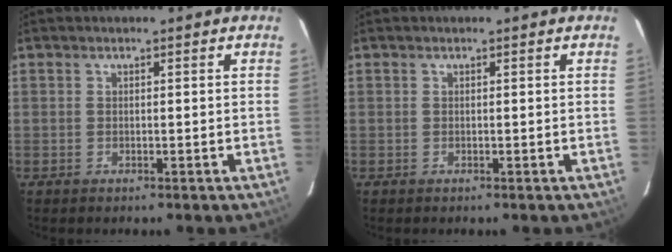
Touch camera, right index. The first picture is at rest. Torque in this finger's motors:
{"motor_torque": [-0.03, 0.00, 0.00, 0.01]}